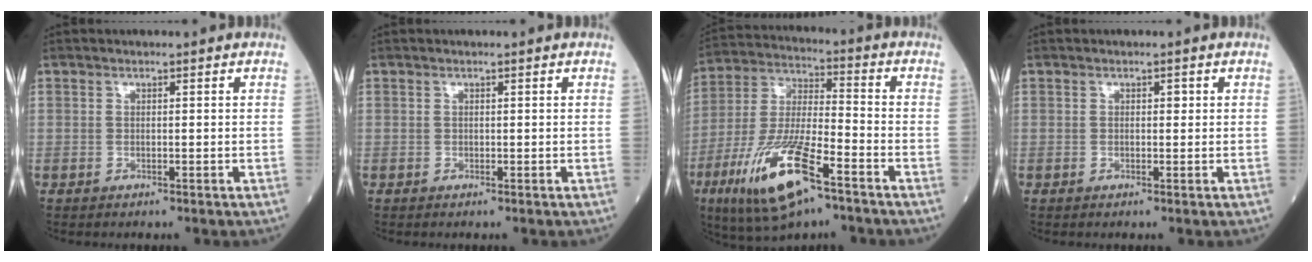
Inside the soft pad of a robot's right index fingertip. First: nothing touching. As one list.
[{"total": 0.0}, {"total": 16.4, "force": [-8.7, 3.5, 13.5], "torque": [-0.285, -0.023, -0.155]}, {"total": 0.9, "force": [0.1, 0.4, 0.8], "torque": [-0.016, 0.005, 0.004]}]